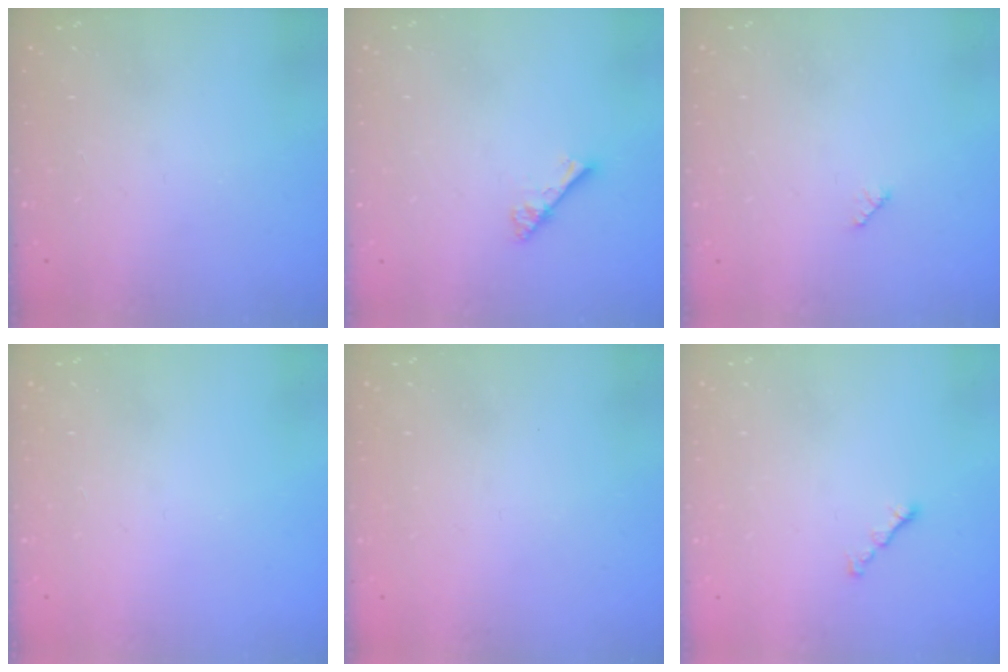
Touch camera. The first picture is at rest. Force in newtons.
{"total": 2.8, "press": 2.8, "slide": 0.3}
{"total": 2.9, "press": 2.9, "slide": 0.4}
{"total": 0.0}
{"total": 0.9, "press": 0.8, "slide": 0.3}
{"total": 0.8, "press": 0.7, "slide": 0.4}